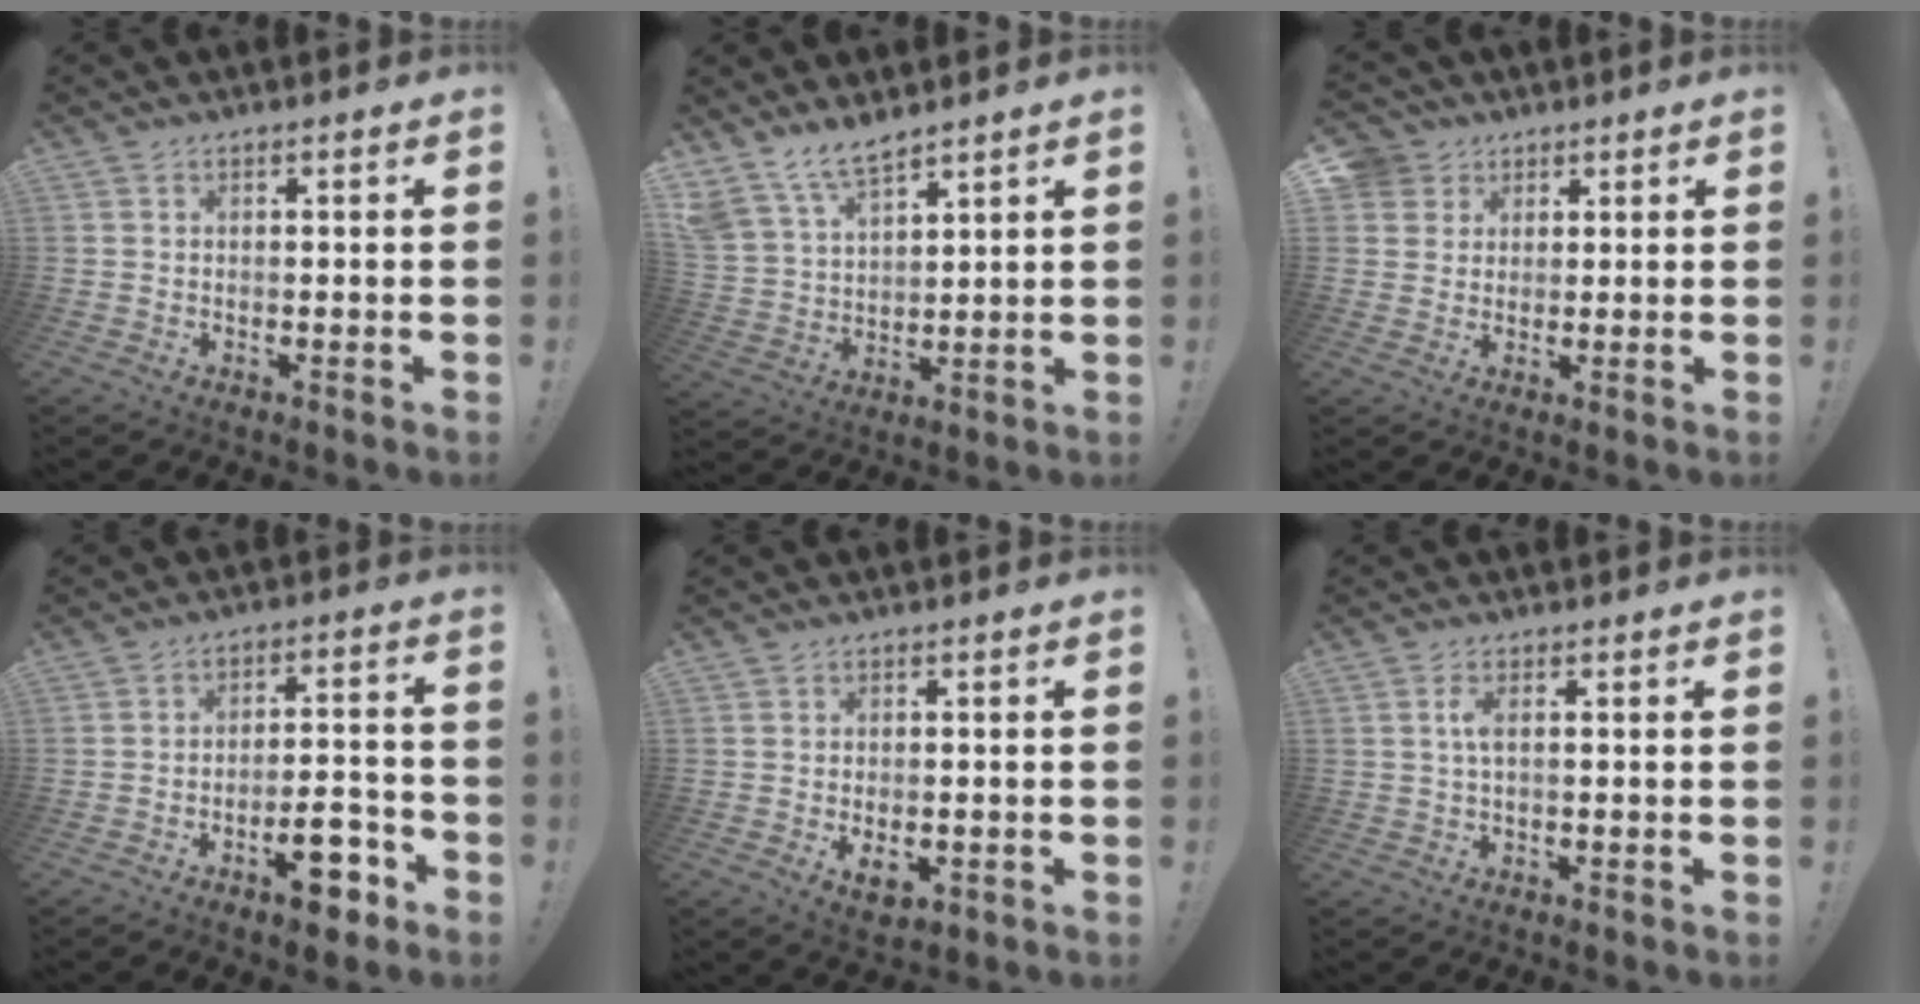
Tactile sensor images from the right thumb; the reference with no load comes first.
{"total": 9.8, "force": [8.6, 3.5, 3.4], "torque": [-0.078, -0.052, 0.168]}
{"total": 5.7, "force": [2.7, 4.9, 1.0], "torque": [-0.013, -0.013, 0.053]}
{"total": 10.7, "force": [-6.1, 4.2, 7.8], "torque": [-0.087, 0.044, -0.101]}
{"total": 3.6, "force": [-0.9, 1.9, 2.9], "torque": [-0.044, 0.000, -0.014]}
{"total": 2.7, "force": [0.3, 0.7, 2.6], "torque": [-0.045, 0.001, 0.001]}